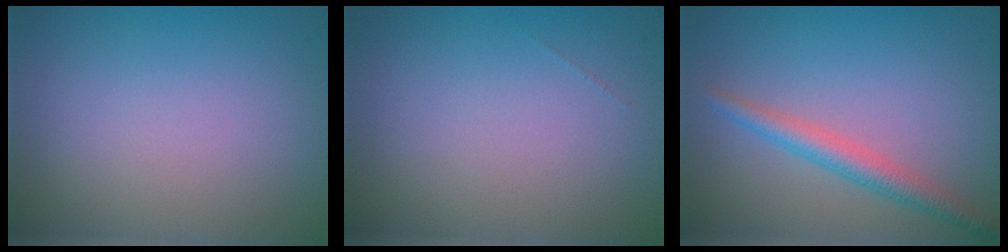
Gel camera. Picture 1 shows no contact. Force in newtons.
{"total": 0.0}
{"total": 2.7, "press": 2.7, "slide": 0.1}